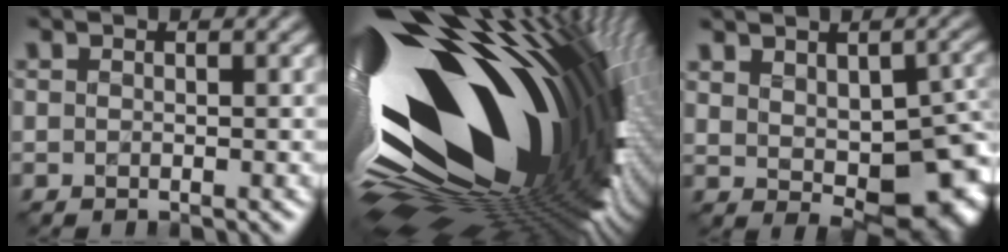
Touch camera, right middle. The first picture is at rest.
{"total": 21.1, "force": [1.2, 10.6, 18.2], "torque": [-0.303, -0.050, 0.010]}
{"total": 9.9, "force": [-0.2, 5.7, 8.1], "torque": [-0.114, -0.021, 0.023]}